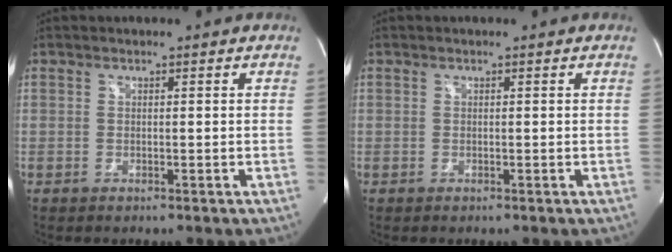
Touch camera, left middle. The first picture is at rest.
{"total": 0.0}